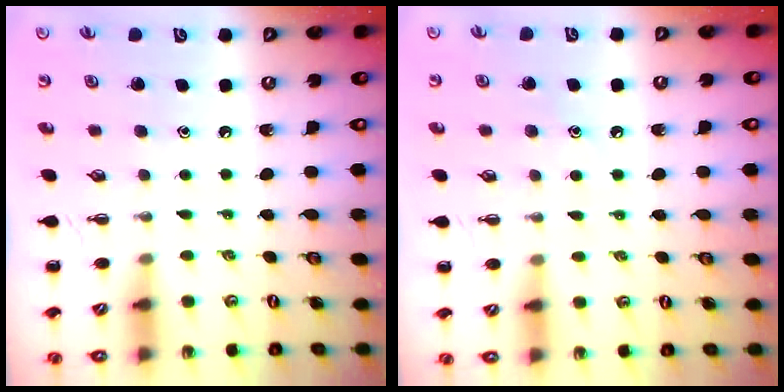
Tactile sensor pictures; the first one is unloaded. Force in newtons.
{"total": 7.0, "press": 6.8, "slide": 1.6}